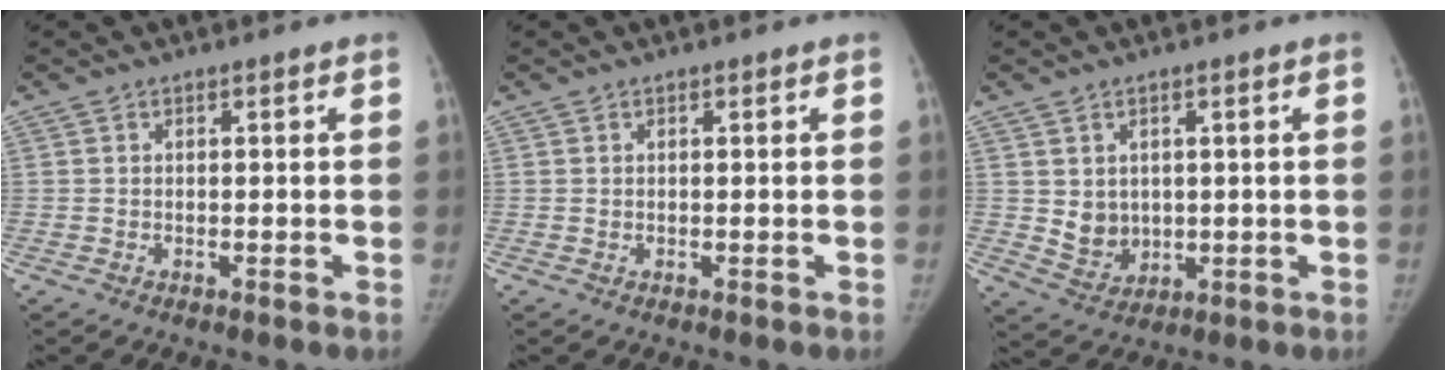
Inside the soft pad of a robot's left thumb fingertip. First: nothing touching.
{"total": 0.0}
{"total": 5.3, "force": [0.9, 4.5, 2.6], "torque": [-0.027, -0.015, 0.033]}